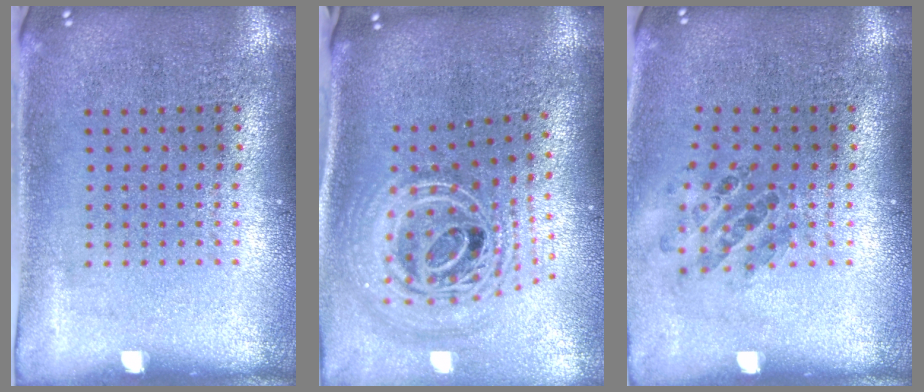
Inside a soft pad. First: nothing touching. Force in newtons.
{"total": 2.9, "press": 2.0, "slide": 2.1}
{"total": 0.8, "press": 0.8, "slide": 0.0}